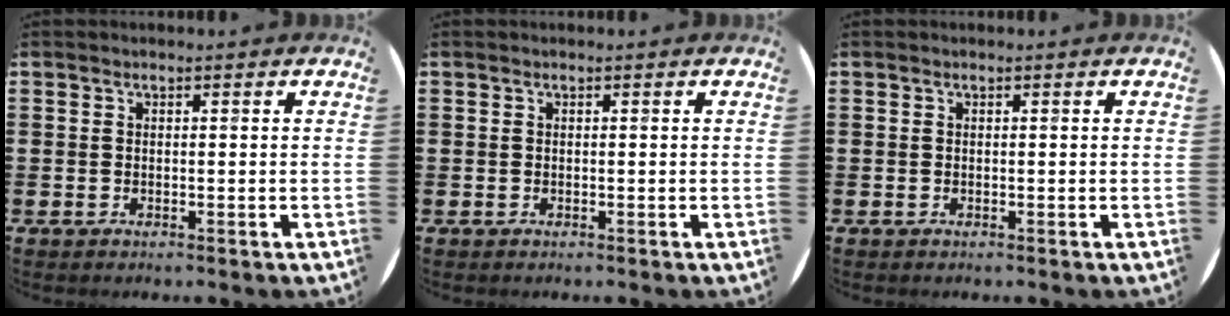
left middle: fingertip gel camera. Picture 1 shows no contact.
{"total": 0.0}
{"total": 0.0}